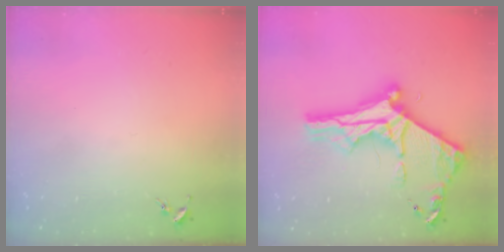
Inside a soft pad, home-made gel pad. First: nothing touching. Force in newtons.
{"total": 11.3, "press": 11.3, "slide": 0.9}